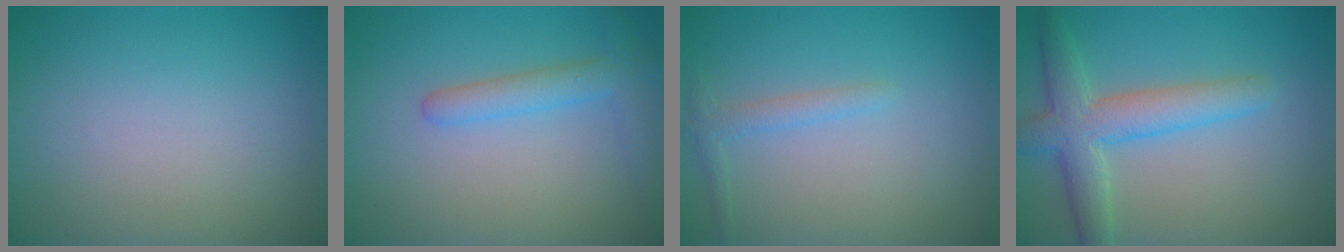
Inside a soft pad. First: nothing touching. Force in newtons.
{"total": 2.9, "press": 2.9, "slide": 0.2}
{"total": 1.3, "press": 1.3, "slide": 0.1}
{"total": 5.1, "press": 5.1, "slide": 0.2}